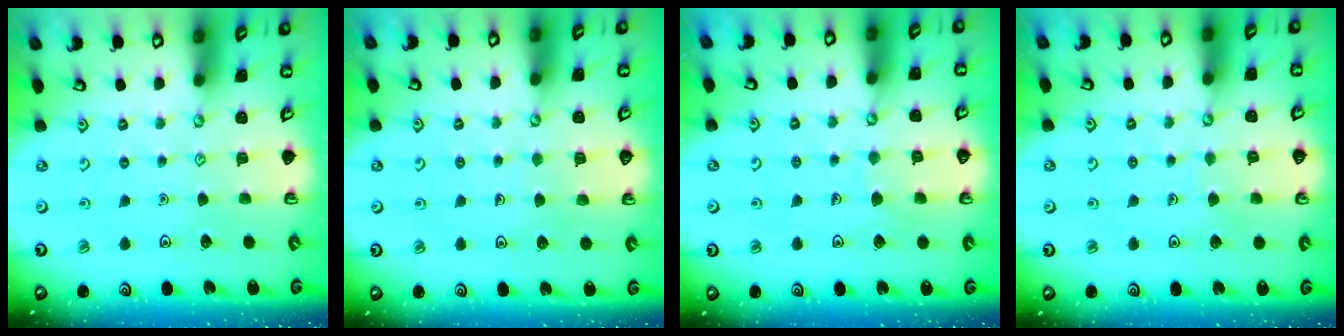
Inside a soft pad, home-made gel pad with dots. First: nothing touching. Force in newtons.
{"total": 3.2, "press": 3.2, "slide": 0.2}
{"total": 5.6, "press": 5.6, "slide": 0.2}
{"total": 3.4, "press": 3.4, "slide": 0.3}